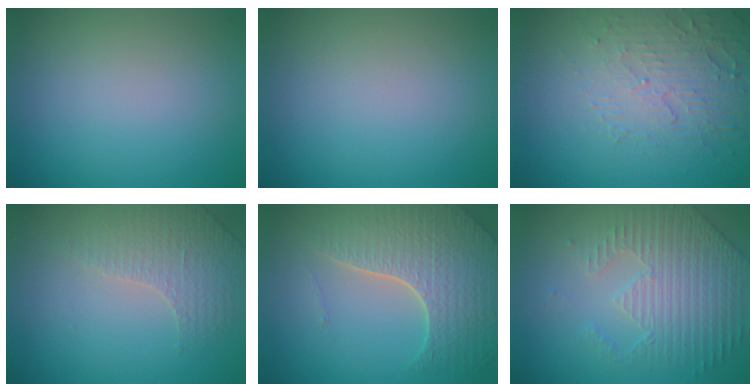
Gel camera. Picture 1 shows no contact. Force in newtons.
{"total": 0.0}
{"total": 5.0, "press": 3.3, "slide": 3.8}
{"total": 1.8, "press": 1.6, "slide": 0.8}
{"total": 7.0, "press": 5.2, "slide": 4.6}
{"total": 4.5, "press": 3.4, "slide": 3.0}